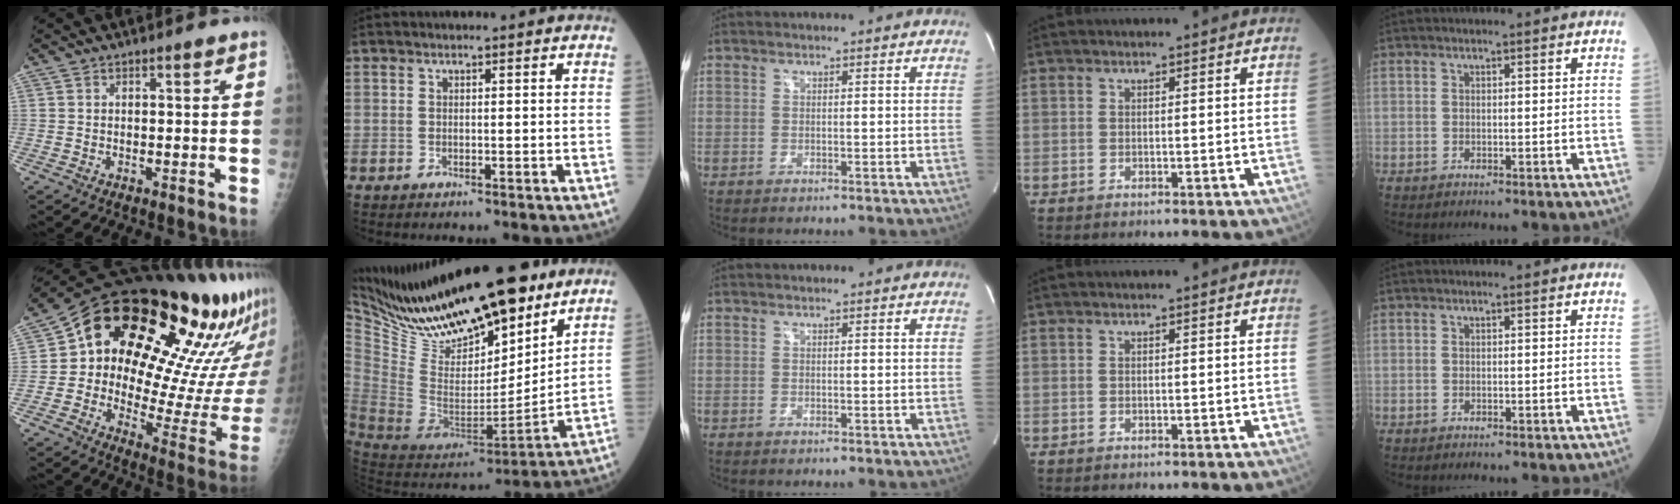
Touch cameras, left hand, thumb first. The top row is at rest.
{"thumb": {"total": 31.2, "force": [16.9, 12.0, 23.4], "torque": [-0.287, -0.032, 0.243]}, "index": {"total": 24.1, "force": [19.2, 6.6, 12.9], "torque": [-0.221, -0.018, 0.333]}}